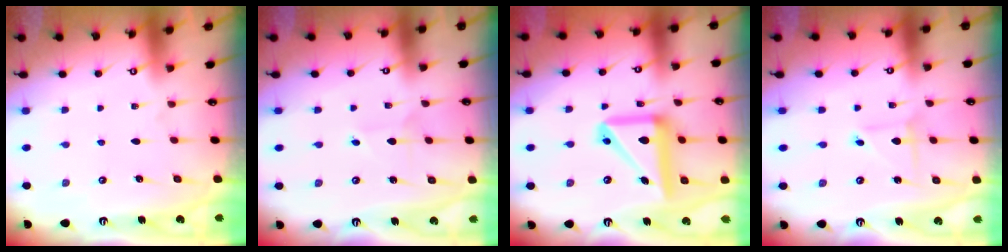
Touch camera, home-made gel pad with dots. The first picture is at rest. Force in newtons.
{"total": 2.4, "press": 2.3, "slide": 0.2}
{"total": 15.5, "press": 15.3, "slide": 2.3}
{"total": 2.2, "press": 2.2, "slide": 0.1}